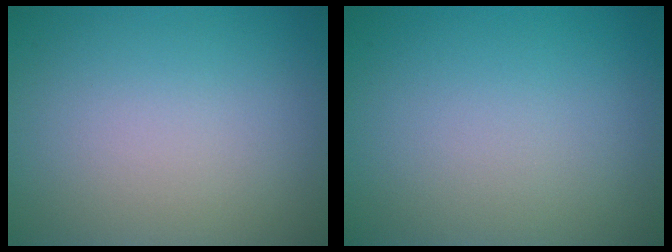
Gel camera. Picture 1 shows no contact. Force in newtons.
{"total": 0.0}